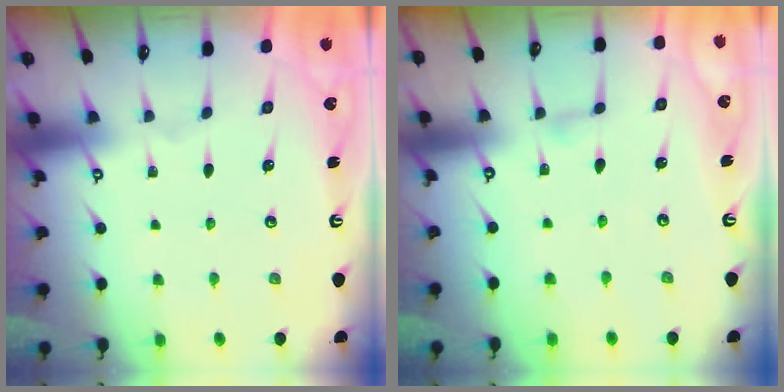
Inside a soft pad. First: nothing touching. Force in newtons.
{"total": 2.5, "press": 2.4, "slide": 0.3}